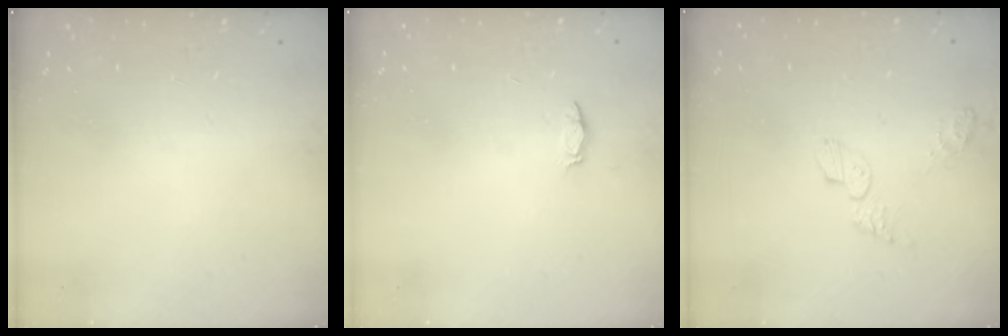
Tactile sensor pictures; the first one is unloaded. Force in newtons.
{"total": 2.5, "press": 2.5, "slide": 0.3}
{"total": 4.9, "press": 4.9, "slide": 0.1}